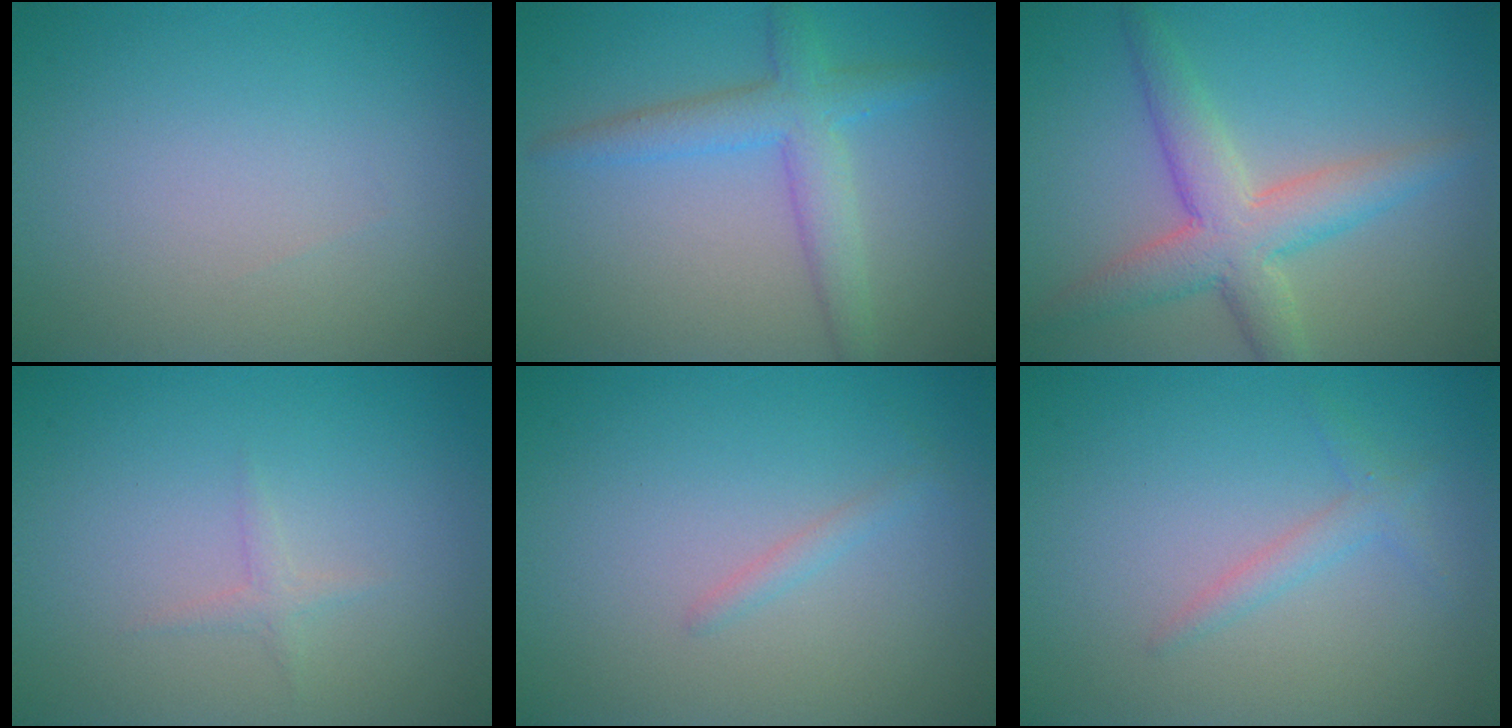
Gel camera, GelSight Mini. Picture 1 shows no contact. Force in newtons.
{"total": 3.8, "press": 3.8, "slide": 0.2}
{"total": 5.3, "press": 5.3, "slide": 0.1}
{"total": 0.8, "press": 0.8, "slide": 0.1}
{"total": 0.8, "press": 0.8, "slide": 0.1}
{"total": 1.5, "press": 1.5, "slide": 0.1}